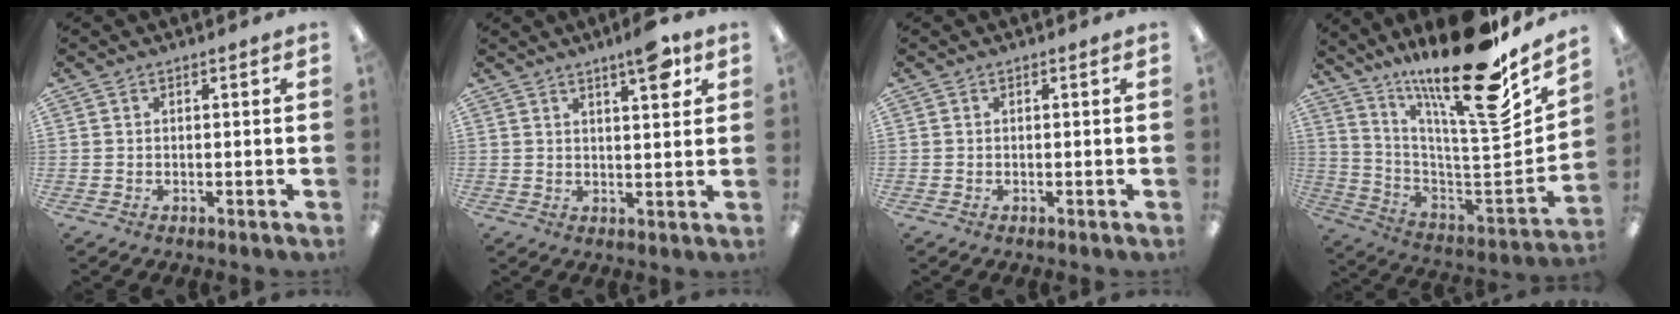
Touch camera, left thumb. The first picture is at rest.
{"total": 7.8, "force": [4.9, 2.2, 5.7], "torque": [-0.073, -0.022, 0.074]}
{"total": 0.0}
{"total": 25.5, "force": [18.6, 4.4, 16.8], "torque": [-0.246, -0.144, 0.297]}